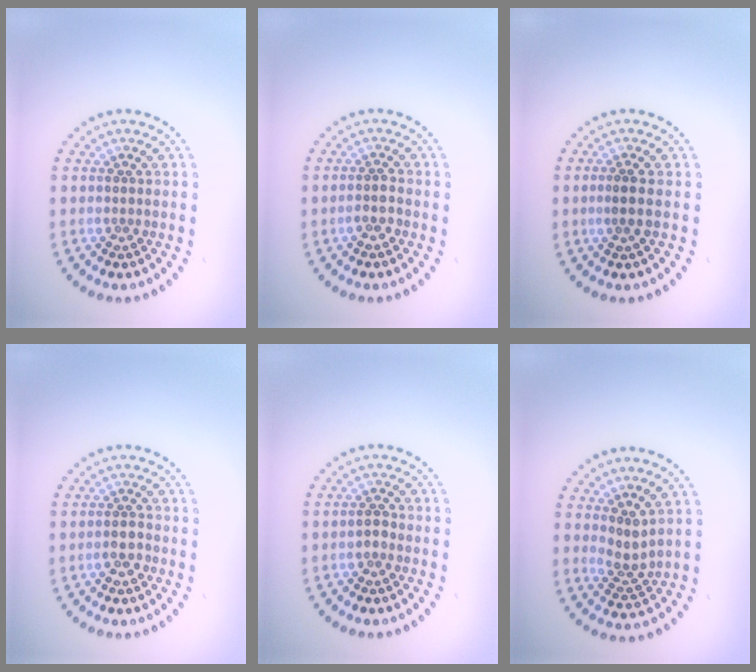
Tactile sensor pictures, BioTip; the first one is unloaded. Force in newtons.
{"total": 1.6, "press": 1.3, "slide": 0.9}
{"total": 1.5, "press": 1.3, "slide": 0.7}
{"total": 1.5, "press": 1.4, "slide": 0.6}
{"total": 0.8, "press": 0.8, "slide": 0.2}
{"total": 2.1, "press": 1.5, "slide": 1.5}